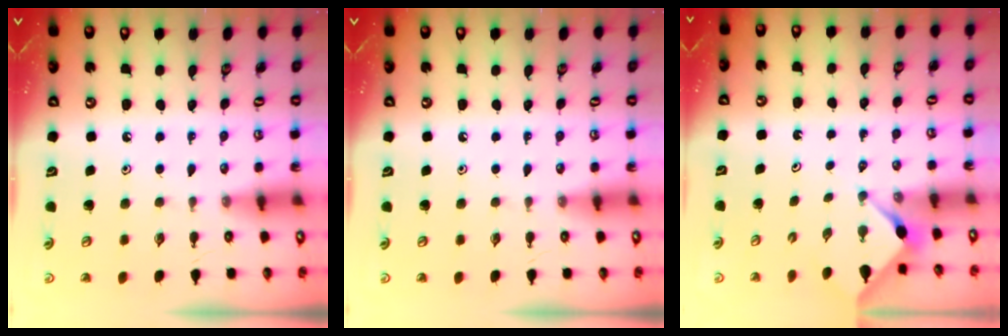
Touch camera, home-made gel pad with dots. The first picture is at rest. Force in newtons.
{"total": 0.0}
{"total": 2.9, "press": 2.9, "slide": 0.3}